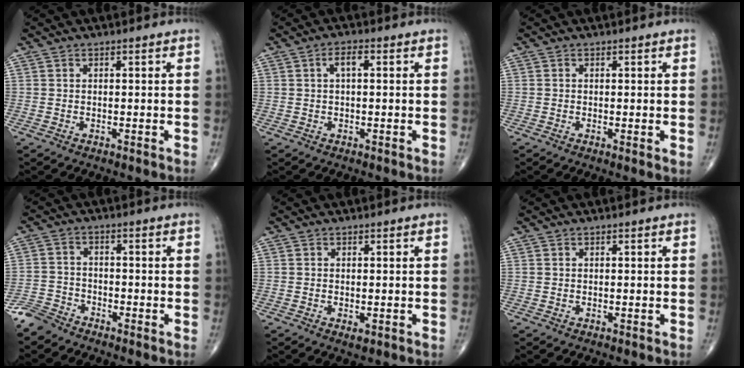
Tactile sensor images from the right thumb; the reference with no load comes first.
{"total": 2.8, "force": [0.6, 1.1, 2.5], "torque": [-0.046, 0.009, 0.010]}
{"total": 1.3, "force": [0.1, 0.3, 1.2], "torque": [-0.021, -0.005, -0.002]}
{"total": 4.2, "force": [-3.8, 1.8, 0.2], "torque": [-0.001, 0.007, -0.085]}
{"total": 1.4, "force": [-0.4, 0.6, 1.1], "torque": [-0.020, -0.004, -0.005]}
{"total": 0.0}